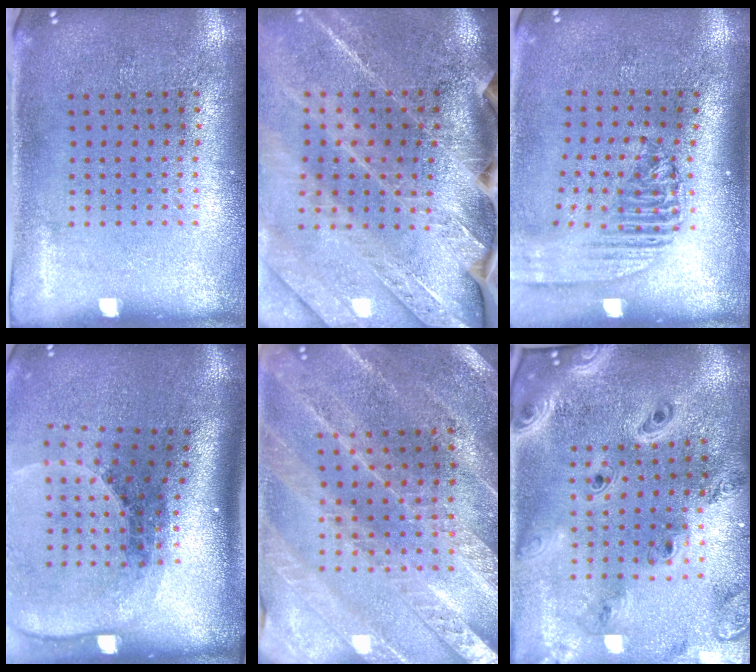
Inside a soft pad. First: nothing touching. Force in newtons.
{"total": 3.9, "press": 3.3, "slide": 2.1}
{"total": 2.1, "press": 1.7, "slide": 1.3}
{"total": 2.7, "press": 1.9, "slide": 2.0}
{"total": 2.4, "press": 2.4, "slide": 0.4}
{"total": 3.1, "press": 2.6, "slide": 1.8}